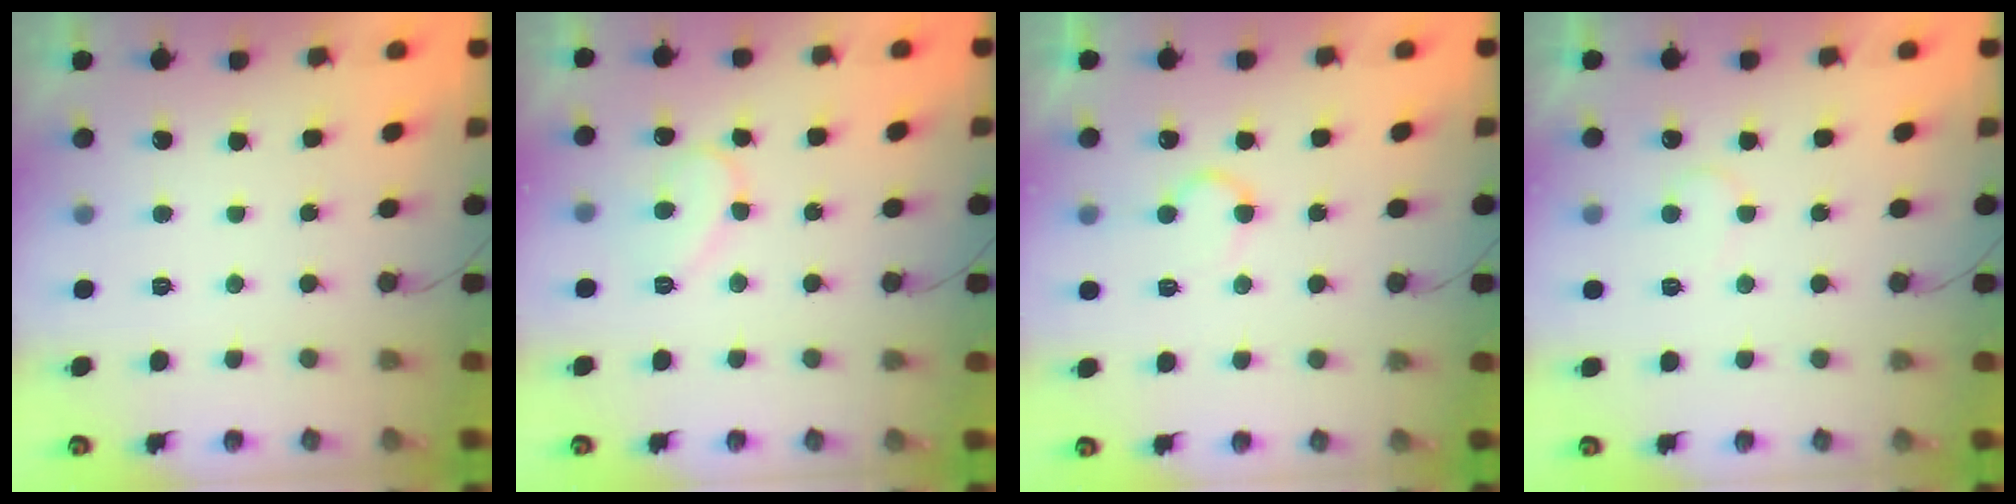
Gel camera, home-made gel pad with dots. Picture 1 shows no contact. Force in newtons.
{"total": 9.1, "press": 9.1, "slide": 0.8}
{"total": 6.1, "press": 6.1, "slide": 0.5}
{"total": 6.1, "press": 6.1, "slide": 0.4}